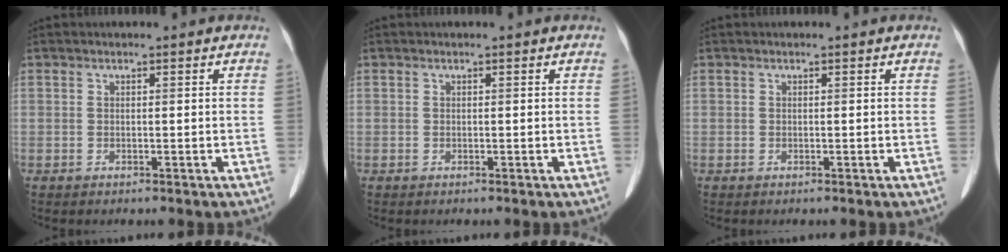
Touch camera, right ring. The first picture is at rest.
{"total": 0.0}
{"total": 0.0}